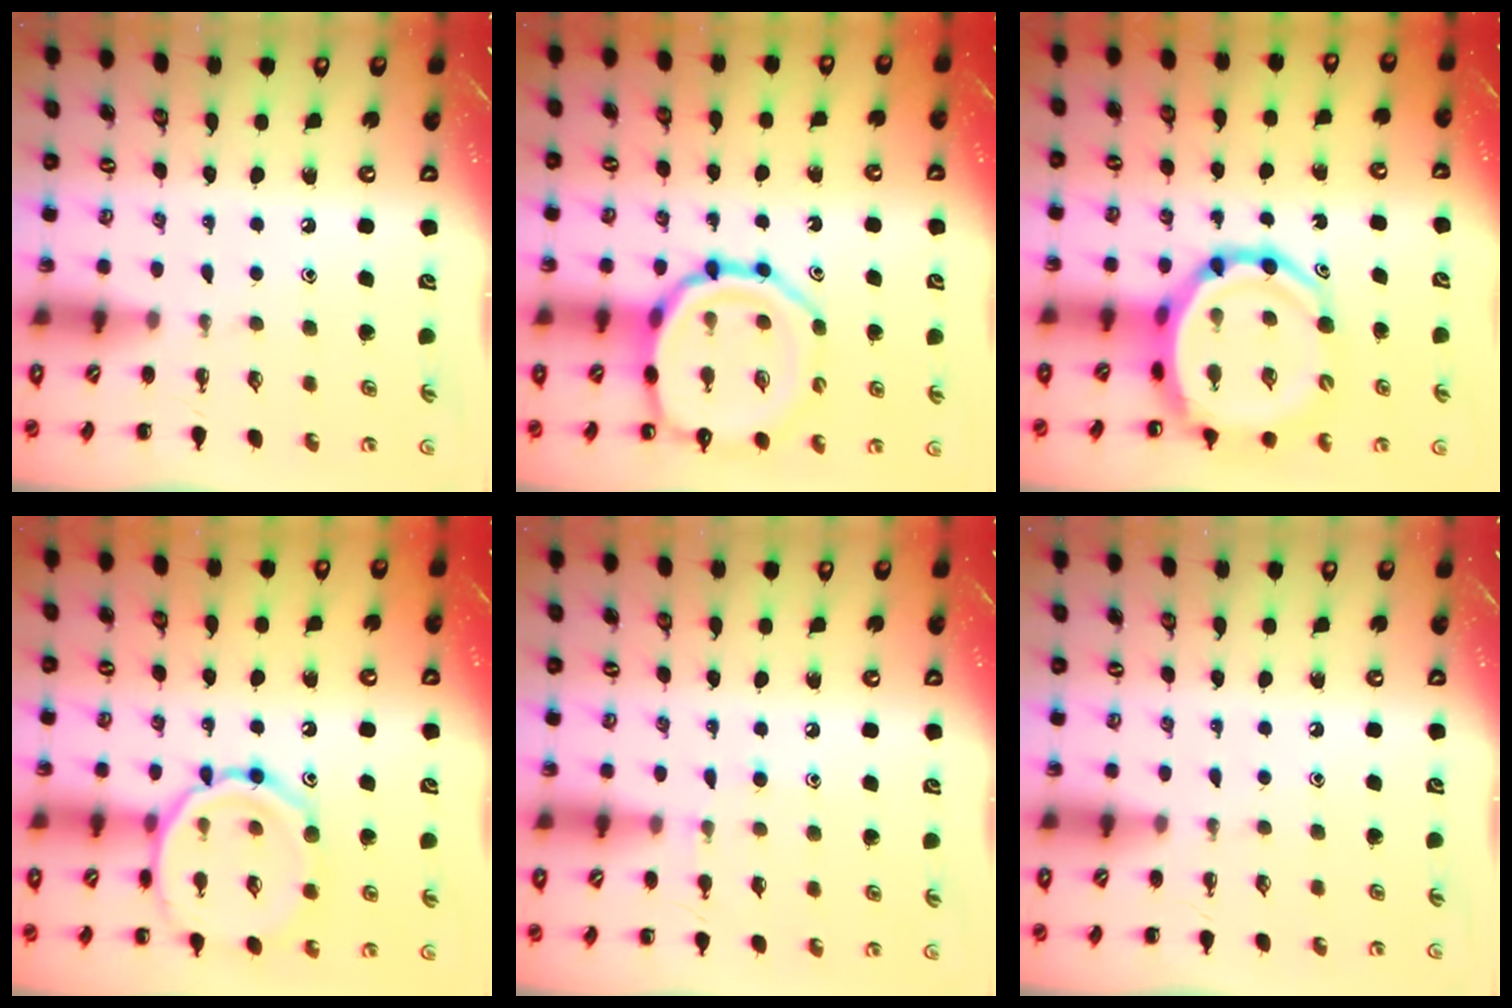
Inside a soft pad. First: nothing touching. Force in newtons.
{"total": 17.0, "press": 16.8, "slide": 2.5}
{"total": 15.6, "press": 15.0, "slide": 4.3}
{"total": 14.6, "press": 14.6, "slide": 0.8}
{"total": 5.8, "press": 5.5, "slide": 1.7}
{"total": 0.0}